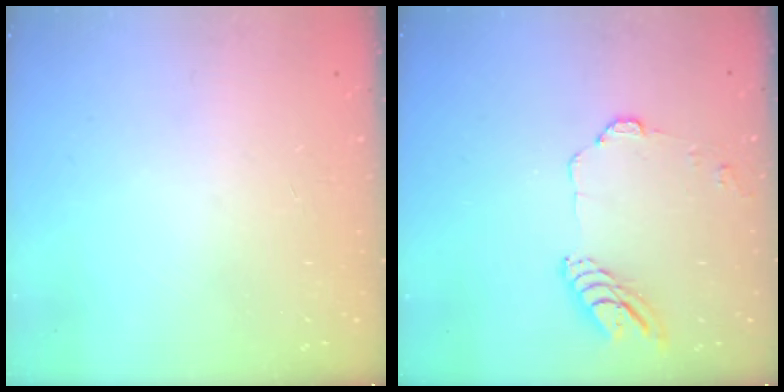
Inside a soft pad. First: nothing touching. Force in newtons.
{"total": 9.1, "press": 9.1, "slide": 0.4}